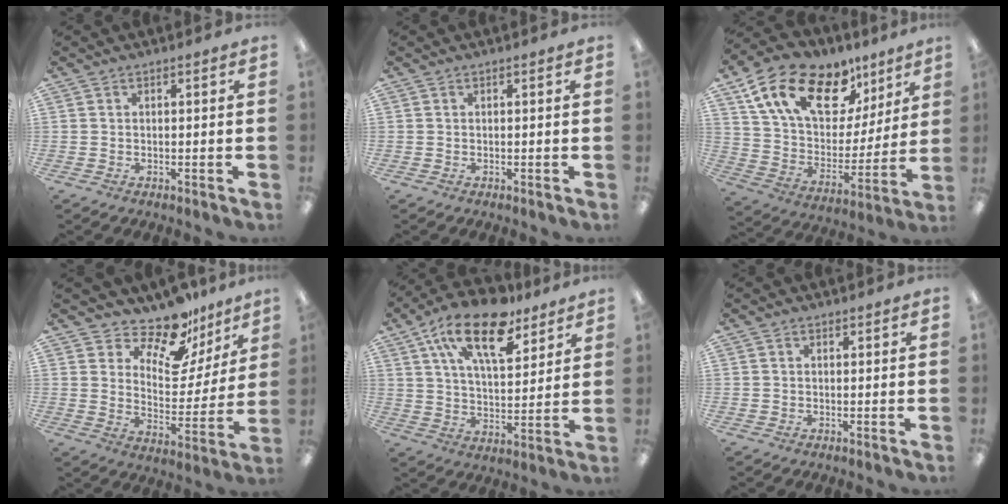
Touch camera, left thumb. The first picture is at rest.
{"total": 0.0}
{"total": 19.5, "force": [11.9, 10.9, 10.9], "torque": [-0.193, -0.057, 0.216]}
{"total": 15.2, "force": [12.4, 6.2, 6.1], "torque": [-0.108, -0.091, 0.219]}
{"total": 18.9, "force": [12.2, 8.4, 11.6], "torque": [-0.195, -0.055, 0.209]}
{"total": 0.6, "force": [0.2, 0.5, -0.1], "torque": [0.002, 0.005, 0.002]}